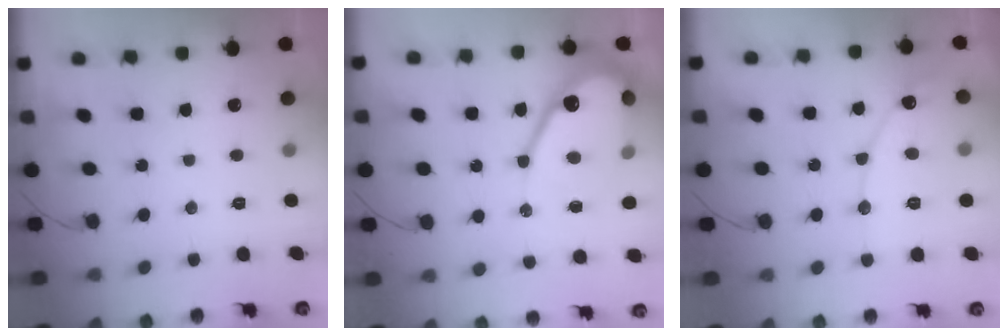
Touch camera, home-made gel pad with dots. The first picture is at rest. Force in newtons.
{"total": 14.7, "press": 14.7, "slide": 0.9}
{"total": 9.9, "press": 9.9, "slide": 0.8}